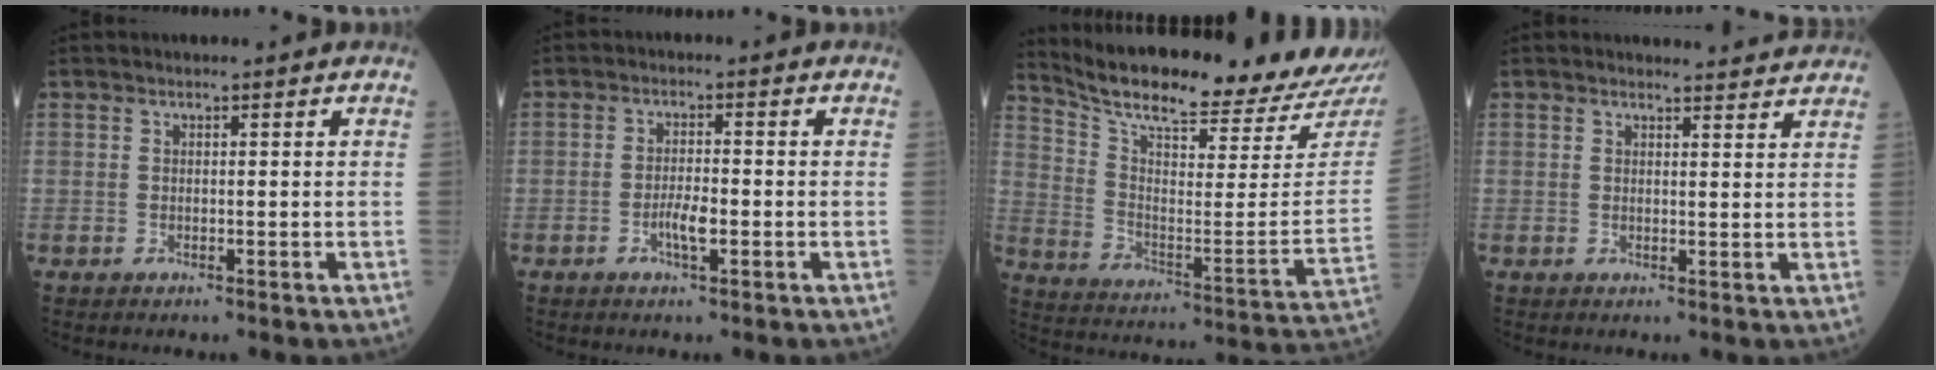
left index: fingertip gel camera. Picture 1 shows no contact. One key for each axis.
{"total": 2.9, "fx": -1.3, "fy": 0.5, "fz": 2.5, "tx": -0.047, "ty": -0.002, "tz": -0.025}
{"total": 24.5, "fx": 22.7, "fy": 0.9, "fz": 9.2, "tx": -0.161, "ty": -0.092, "tz": 0.315}
{"total": 8.1, "fx": 7.9, "fy": 0.8, "fz": 1.3, "tx": -0.003, "ty": 0.002, "tz": 0.075}